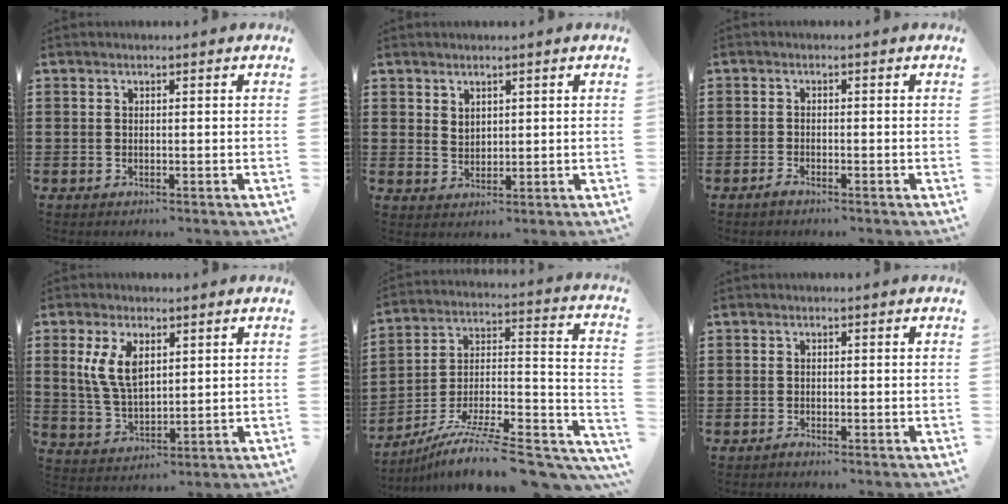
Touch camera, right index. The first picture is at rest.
{"total": 1.9, "force": [1.6, 1.1, 0.2], "torque": [-0.006, 0.003, 0.031]}
{"total": 1.2, "force": [-1.1, 0.1, 0.3], "torque": [-0.008, -0.004, -0.021]}
{"total": 7.1, "force": [2.4, 3.6, 5.6], "torque": [-0.127, 0.006, 0.041]}
{"total": 10.6, "force": [-8.1, 1.4, 6.7], "torque": [-0.099, 0.012, -0.148]}
{"total": 0.6, "force": [-0.6, -0.1, -0.1], "torque": [0.001, -0.001, -0.013]}